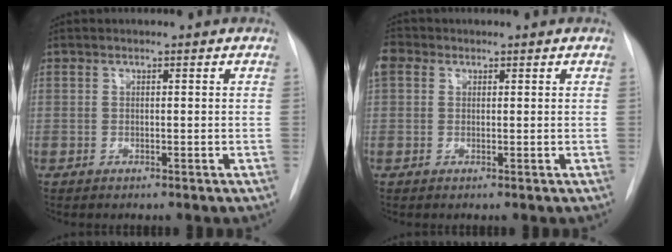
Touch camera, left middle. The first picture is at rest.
{"total": 3.2, "force": [1.4, 2.6, 1.3], "torque": [-0.039, 0.022, 0.029]}